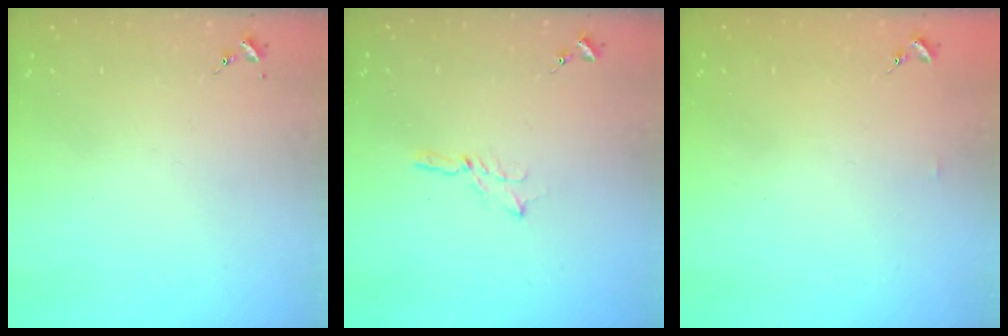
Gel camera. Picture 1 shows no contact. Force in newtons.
{"total": 3.5, "press": 3.5, "slide": 0.1}
{"total": 3.2, "press": 3.2, "slide": 0.4}